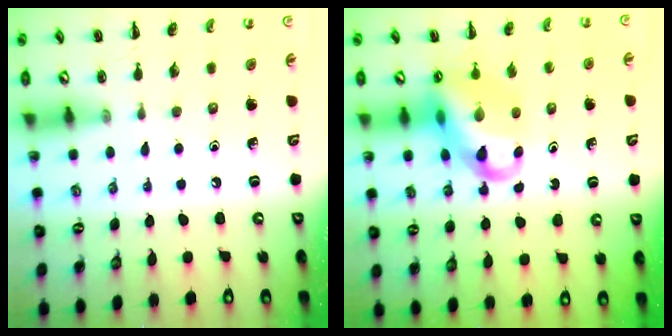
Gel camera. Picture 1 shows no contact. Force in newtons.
{"total": 12.0, "press": 11.6, "slide": 3.0}